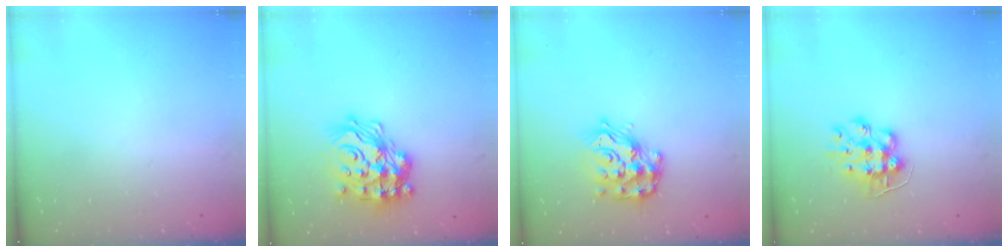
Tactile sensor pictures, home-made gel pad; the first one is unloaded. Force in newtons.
{"total": 22.2, "press": 22.2, "slide": 1.5}
{"total": 14.9, "press": 14.9, "slide": 0.8}
{"total": 9.8, "press": 9.8, "slide": 0.1}